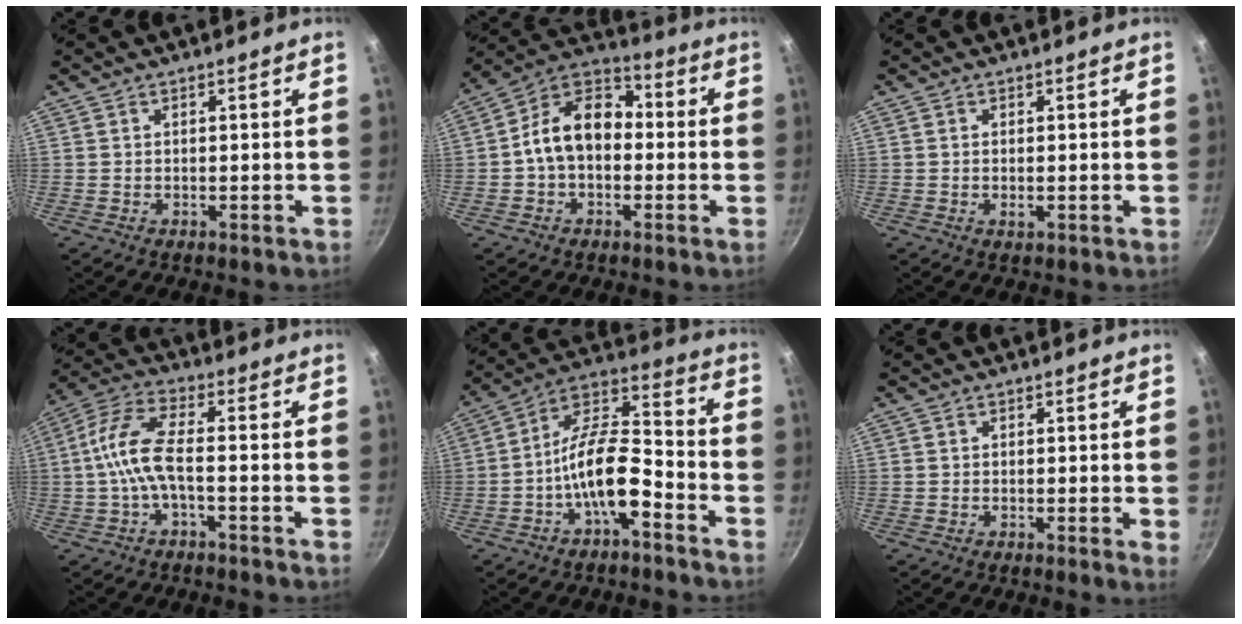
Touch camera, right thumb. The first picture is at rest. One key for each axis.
{"total": 12.9, "fx": -0.8, "fy": 9.1, "fz": 9.1, "tx": -0.117, "ty": 0.046, "tz": -0.038}
{"total": 1.1, "fx": -0.2, "fy": 0.4, "fz": 1.0, "tx": -0.020, "ty": -0.001, "tz": -0.004}
{"total": 8.7, "fx": -2.0, "fy": 2.9, "fz": 8.0, "tx": -0.183, "ty": 0.029, "tz": -0.053}
{"total": 12.9, "fx": -5.5, "fy": 5.1, "fz": 10.4, "tx": -0.174, "ty": 0.058, "tz": -0.109}
{"total": 1.1, "fx": 0.0, "fy": 0.2, "fz": 1.1, "tx": -0.016, "ty": -0.004, "tz": -0.004}